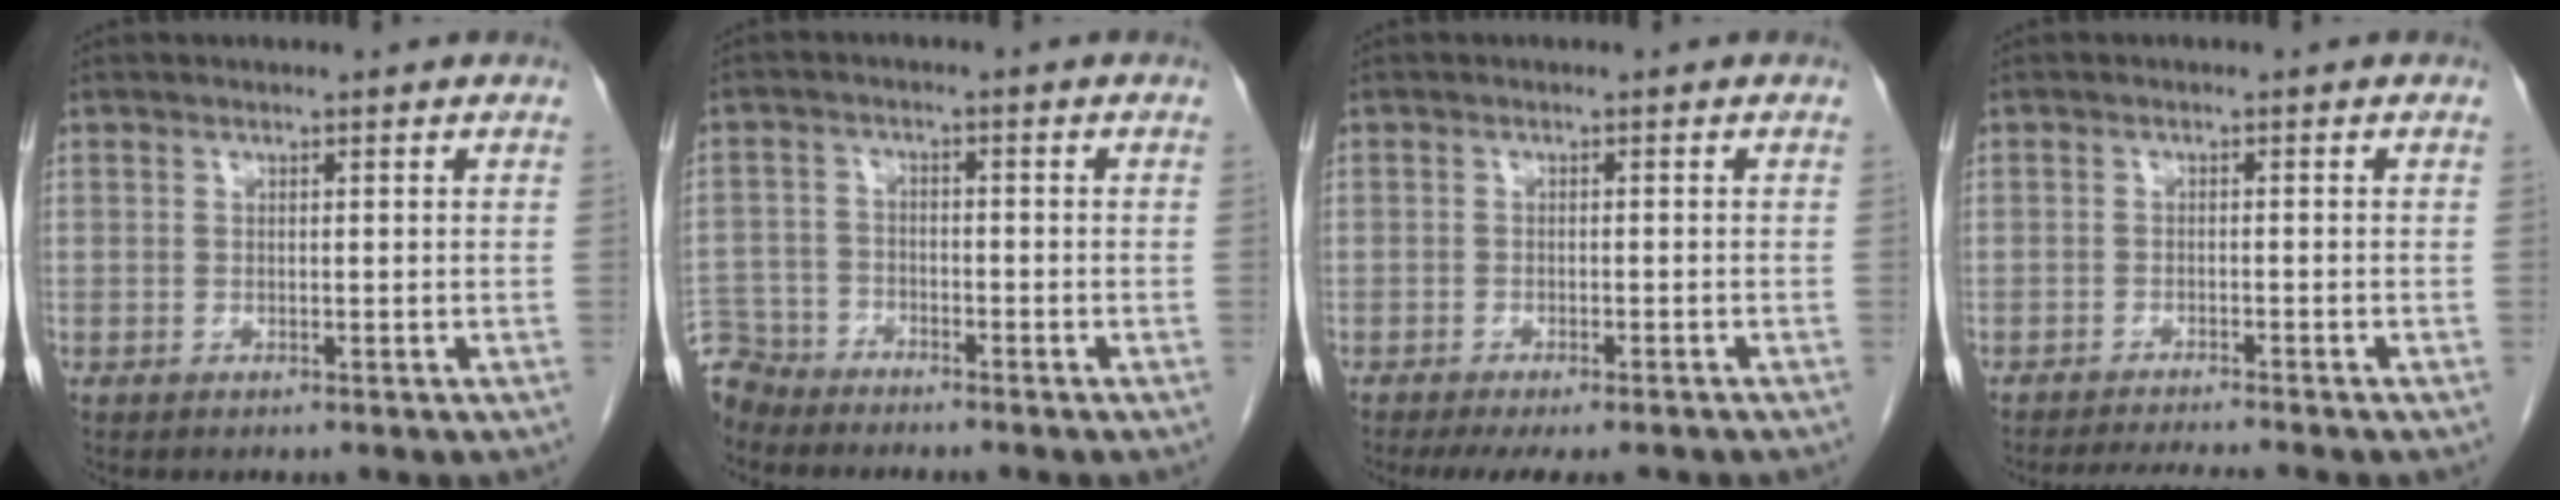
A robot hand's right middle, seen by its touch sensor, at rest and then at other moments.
{"total": 6.3, "force": [-5.9, 2.0, -0.3], "torque": [0.007, -0.002, -0.118]}
{"total": 8.3, "force": [-7.0, 2.2, 4.0], "torque": [-0.049, -0.011, -0.095]}
{"total": 4.8, "force": [-4.5, -0.9, 1.6], "torque": [-0.025, -0.015, -0.073]}